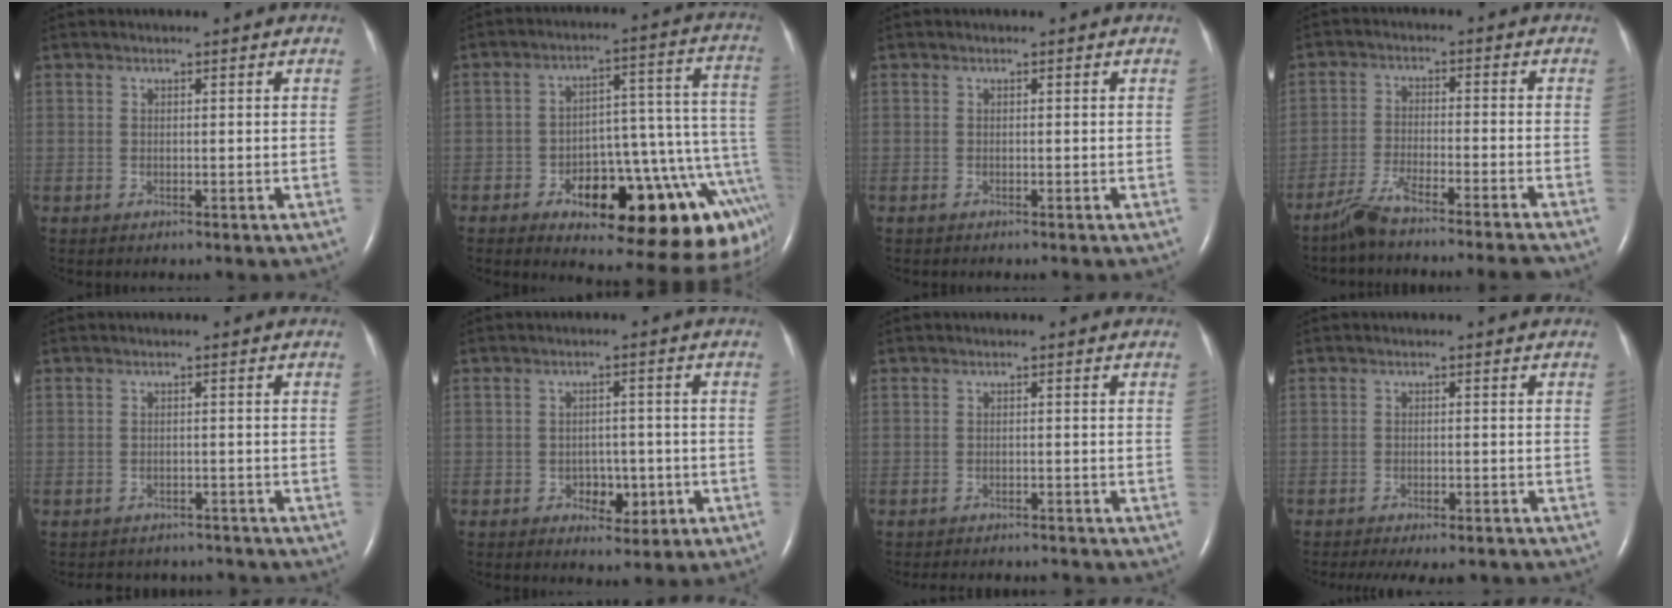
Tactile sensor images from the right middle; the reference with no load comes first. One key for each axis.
{"total": 24.0, "fx": -11.1, "fy": 7.4, "fz": 19.9, "tx": -0.157, "ty": 0.055, "tz": -0.142}
{"total": 0.0}
{"total": 9.7, "fx": -8.6, "fy": -1.2, "fz": 4.3, "tx": -0.066, "ty": -0.014, "tz": -0.144}
{"total": 6.3, "fx": -6.0, "fy": 1.9, "fz": 0.1, "tx": -0.002, "ty": 0.008, "tz": -0.069}
{"total": 4.1, "fx": -1.7, "fy": 2.6, "fz": 2.7, "tx": -0.034, "ty": 0.013, "tz": -0.015}
{"total": 6.0, "fx": -5.8, "fy": 0.7, "fz": 1.1, "tx": -0.010, "ty": -0.005, "tz": -0.073}
{"total": 10.6, "fx": -9.3, "fy": 2.3, "fz": 4.5, "tx": -0.066, "ty": -0.011, "tz": -0.116}